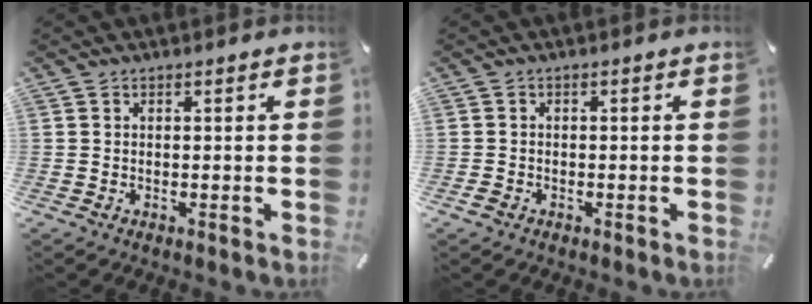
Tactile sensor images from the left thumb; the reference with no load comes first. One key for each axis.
{"total": 1.0, "fx": -0.7, "fy": 0.7, "fz": 0.3, "tx": -0.005, "ty": 0.002, "tz": -0.015}